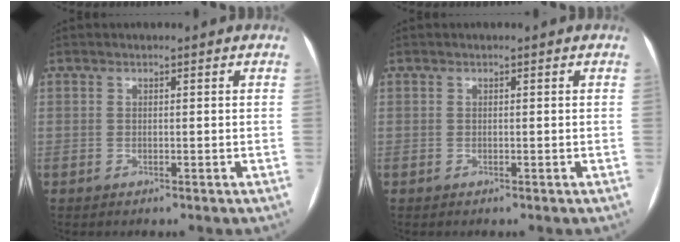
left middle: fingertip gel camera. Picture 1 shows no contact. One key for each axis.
{"total": 0.0}